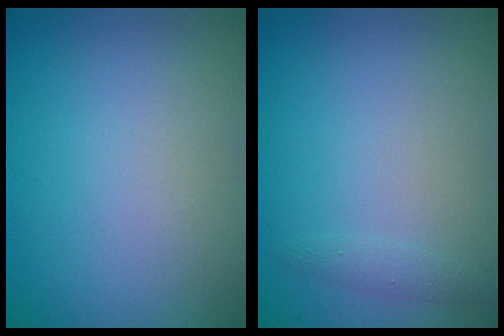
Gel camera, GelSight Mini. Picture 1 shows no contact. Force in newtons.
{"total": 0.8, "press": 0.8, "slide": 0.1}